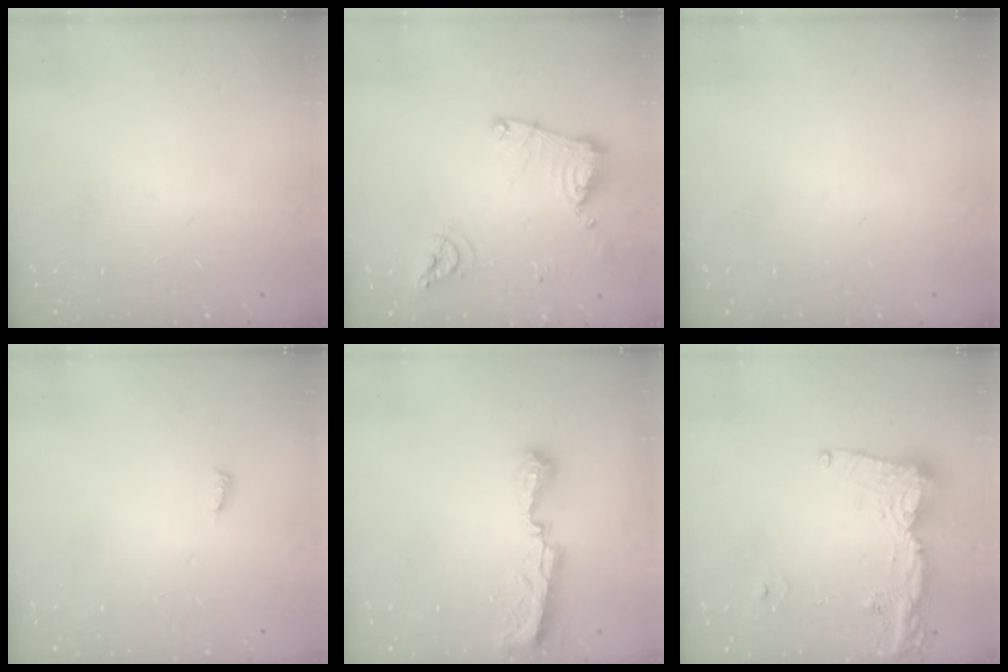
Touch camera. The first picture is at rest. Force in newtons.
{"total": 13.6, "press": 13.5, "slide": 1.5}
{"total": 0.0}
{"total": 2.8, "press": 2.8, "slide": 0.4}
{"total": 8.3, "press": 8.2, "slide": 0.4}
{"total": 15.2, "press": 15.1, "slide": 1.5}